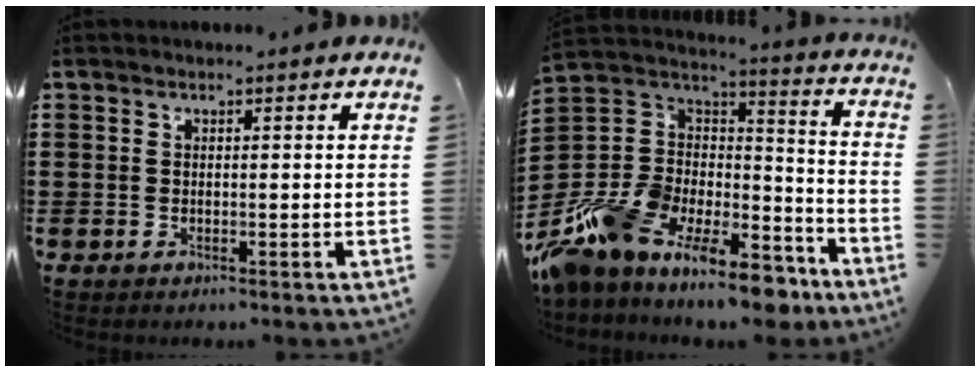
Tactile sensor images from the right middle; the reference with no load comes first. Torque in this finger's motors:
{"motor_torque": [2.14, 0.00, 1.05, 0.21]}